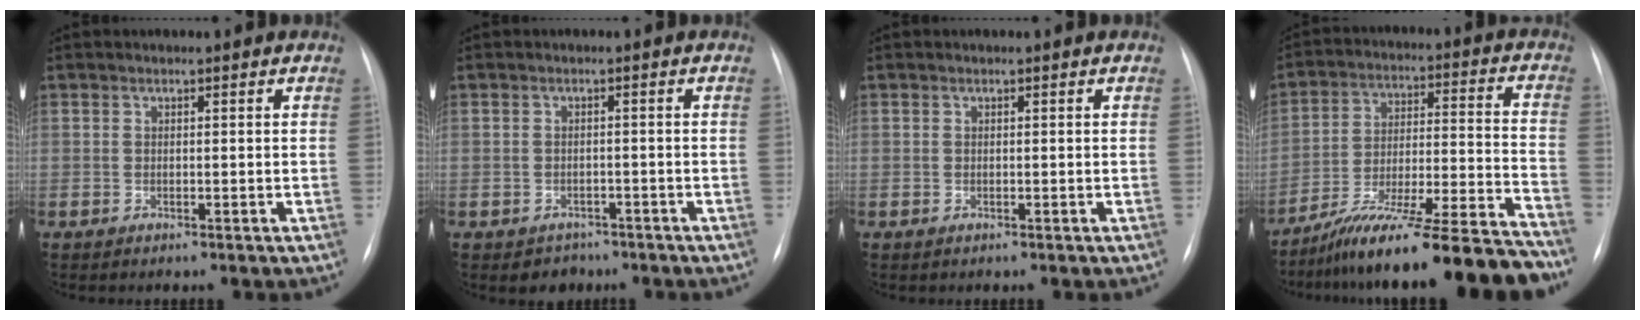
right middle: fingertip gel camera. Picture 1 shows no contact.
{"total": 2.6, "force": [-1.8, 1.9, 0.2], "torque": [-0.006, 0.010, -0.020]}
{"total": 0.0}
{"total": 21.6, "force": [-19.0, -0.5, 10.1], "torque": [-0.133, 0.006, -0.305]}